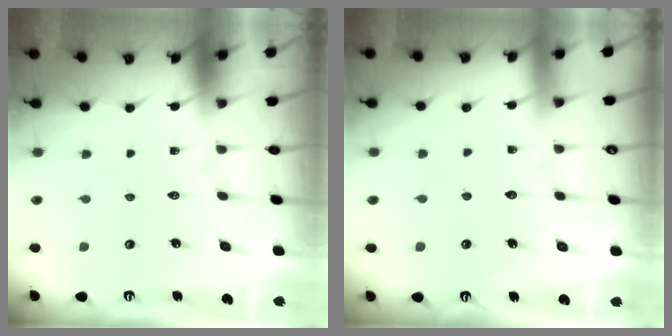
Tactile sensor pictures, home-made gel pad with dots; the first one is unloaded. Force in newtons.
{"total": 2.9, "press": 2.9, "slide": 0.2}